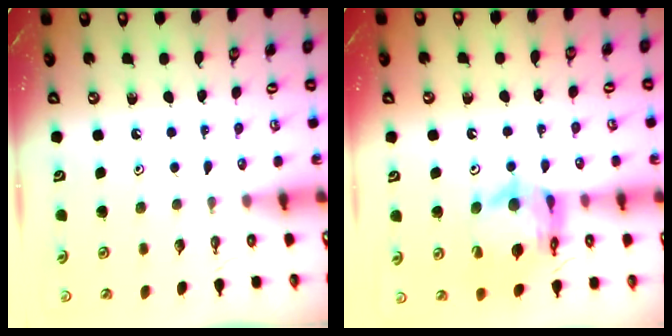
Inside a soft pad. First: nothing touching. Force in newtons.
{"total": 13.1, "press": 13.0, "slide": 1.3}